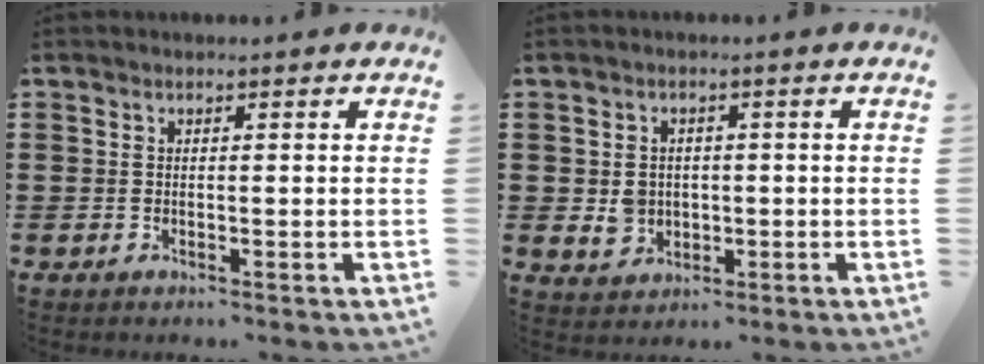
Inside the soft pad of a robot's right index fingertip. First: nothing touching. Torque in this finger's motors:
{"motor_torque": [0.27, 0.23, 0.09, 0.04]}